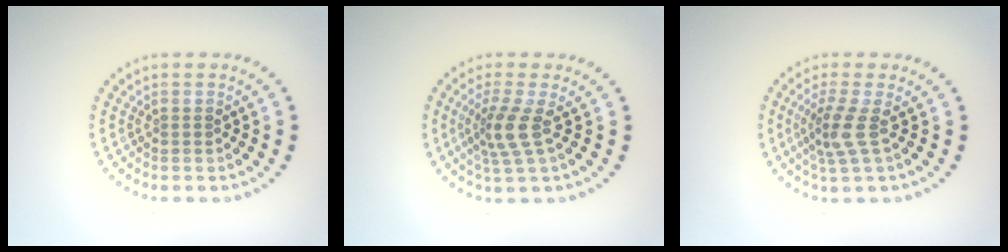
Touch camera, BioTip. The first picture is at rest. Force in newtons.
{"total": 2.8, "press": 2.1, "slide": 1.9}
{"total": 2.7, "press": 2.1, "slide": 1.7}